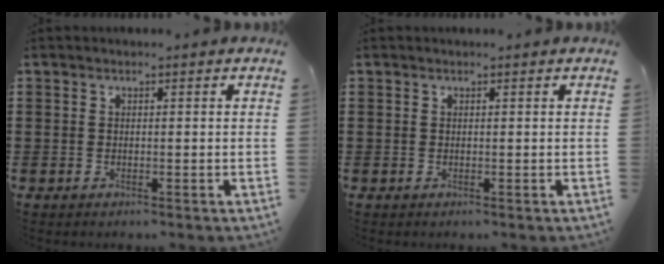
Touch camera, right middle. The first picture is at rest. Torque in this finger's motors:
{"motor_torque": [0.00, 0.00, 0.09, -0.01]}